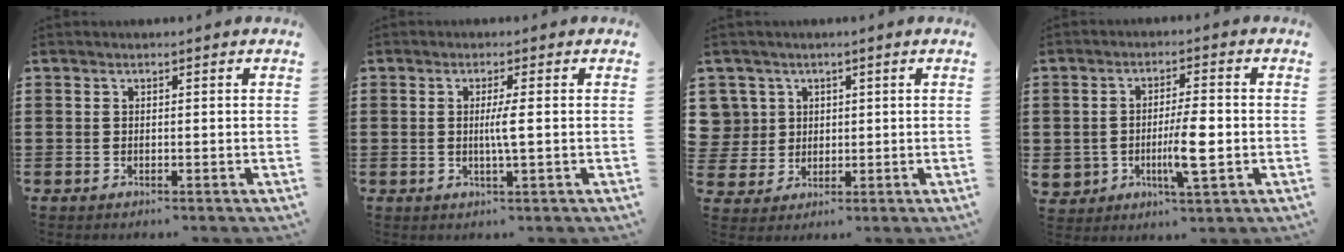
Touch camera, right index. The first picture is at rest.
{"total": 3.1, "force": [0.0, -0.2, 3.1], "torque": [-0.057, -0.008, -0.003]}
{"total": 4.7, "force": [1.5, 4.4, 0.2], "torque": [-0.029, 0.013, 0.031]}
{"total": 7.0, "force": [-1.3, 2.2, 6.5], "torque": [-0.132, -0.006, -0.026]}